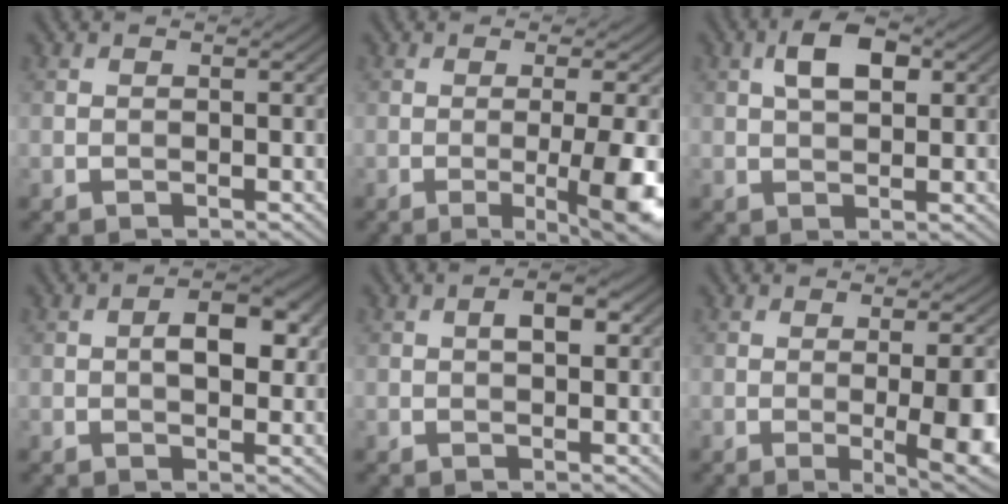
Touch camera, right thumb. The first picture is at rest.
{"total": 7.6, "force": [-1.7, 1.1, 7.3], "torque": [-0.111, -0.002, -0.025]}
{"total": 4.9, "force": [1.6, 2.4, 4.0], "torque": [-0.078, 0.008, 0.024]}
{"total": 4.8, "force": [0.7, 2.5, 4.1], "torque": [-0.063, 0.001, 0.008]}
{"total": 2.7, "force": [0.6, 1.2, 2.3], "torque": [-0.033, 0.003, 0.007]}
{"total": 7.8, "force": [-1.2, 1.8, 7.5], "torque": [-0.105, -0.008, -0.008]}